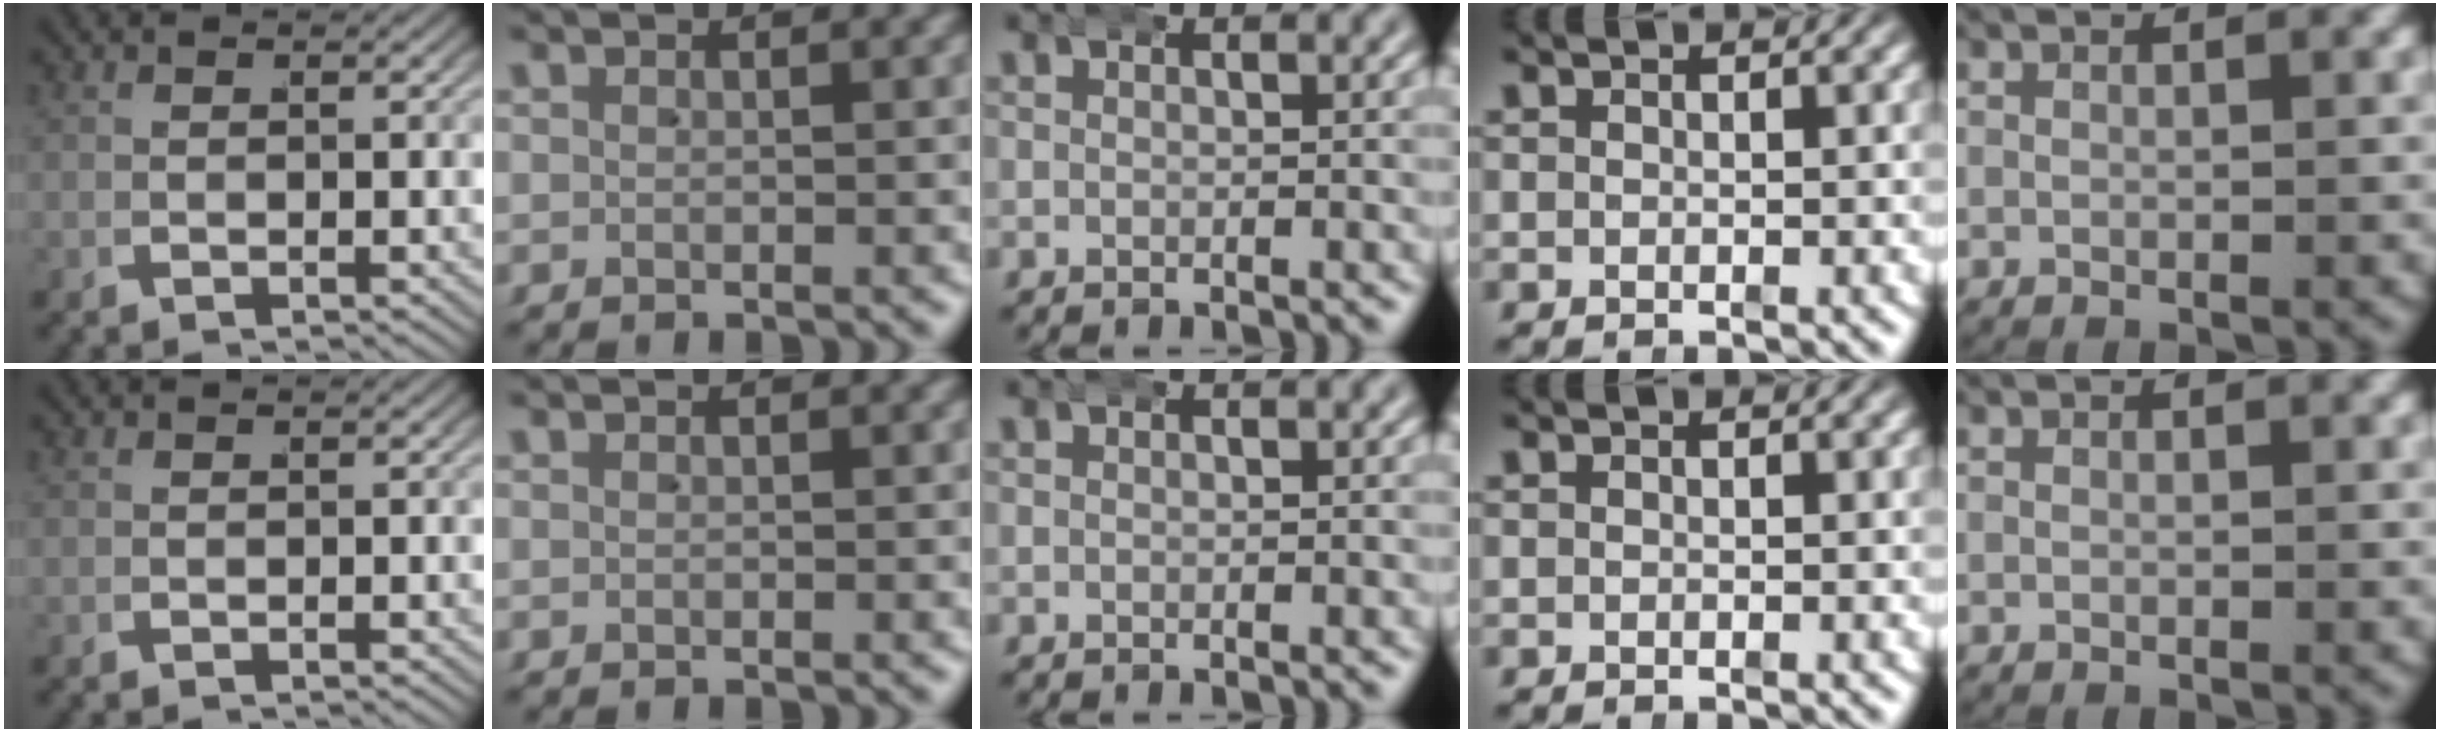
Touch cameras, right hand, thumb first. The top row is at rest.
{}